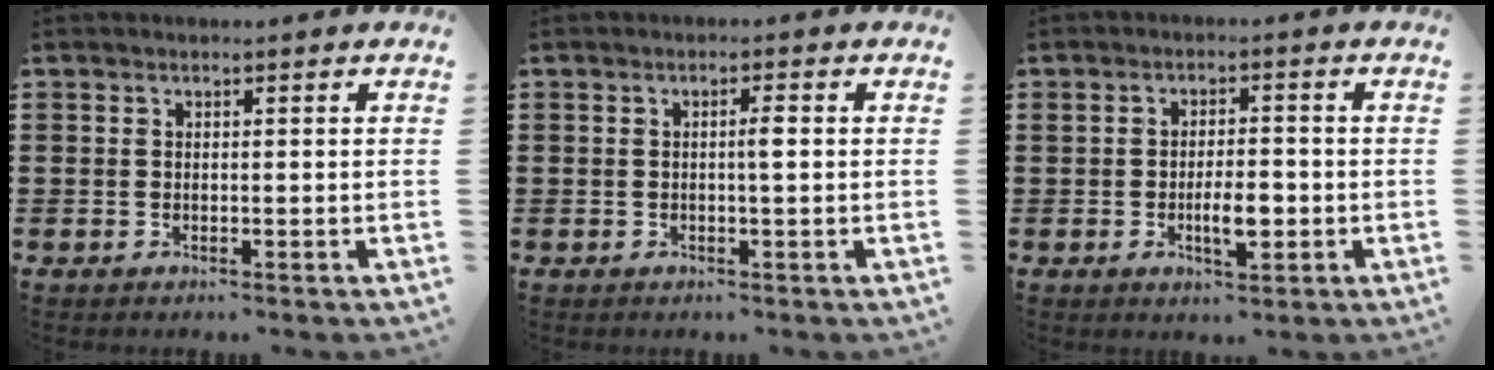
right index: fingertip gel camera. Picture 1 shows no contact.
{"total": 1.7, "force": [-0.1, 0.1, 1.7], "torque": [-0.032, 0.001, -0.004]}
{"total": 4.7, "force": [-1.1, 1.8, 4.2], "torque": [-0.079, 0.004, -0.022]}